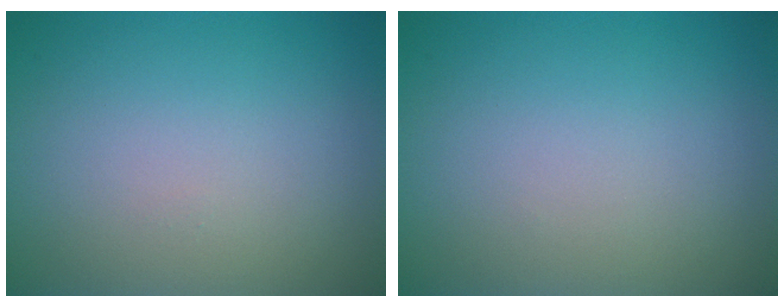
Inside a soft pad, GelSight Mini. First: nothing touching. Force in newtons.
{"total": 0.0}